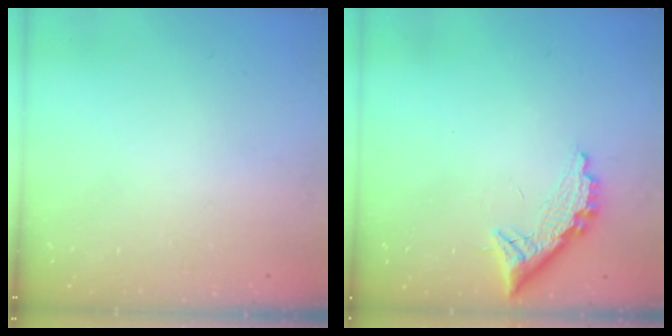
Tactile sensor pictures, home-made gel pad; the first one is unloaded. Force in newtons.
{"total": 10.9, "press": 10.9, "slide": 0.4}